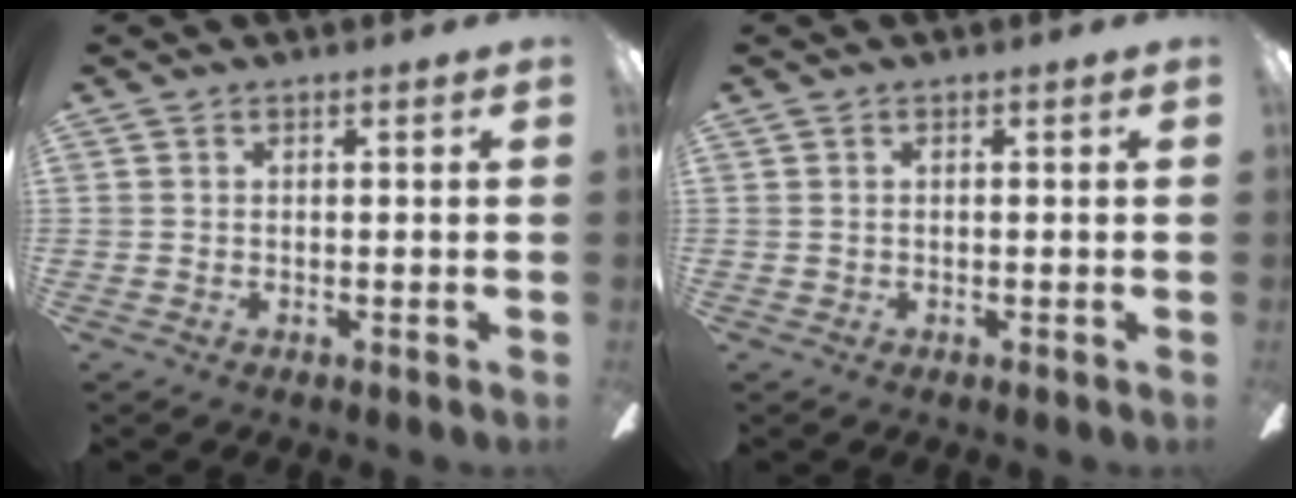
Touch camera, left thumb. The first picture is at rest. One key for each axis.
{"total": 0.0}